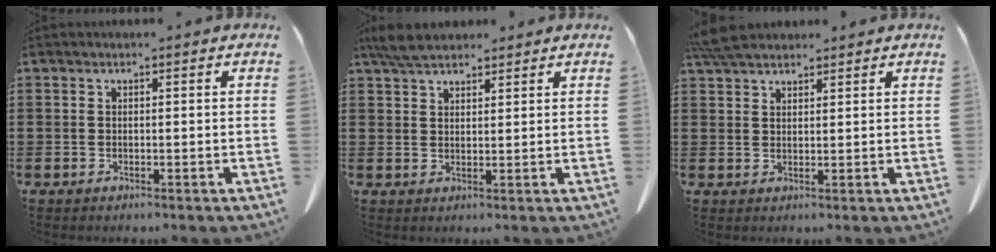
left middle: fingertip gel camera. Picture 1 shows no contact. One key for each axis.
{"total": 4.4, "fx": 3.8, "fy": 1.2, "fz": 1.8, "tx": -0.045, "ty": 0.000, "tz": 0.072}
{"total": 4.7, "fx": 4.1, "fy": 1.1, "fz": 1.9, "tx": -0.048, "ty": -0.001, "tz": 0.079}